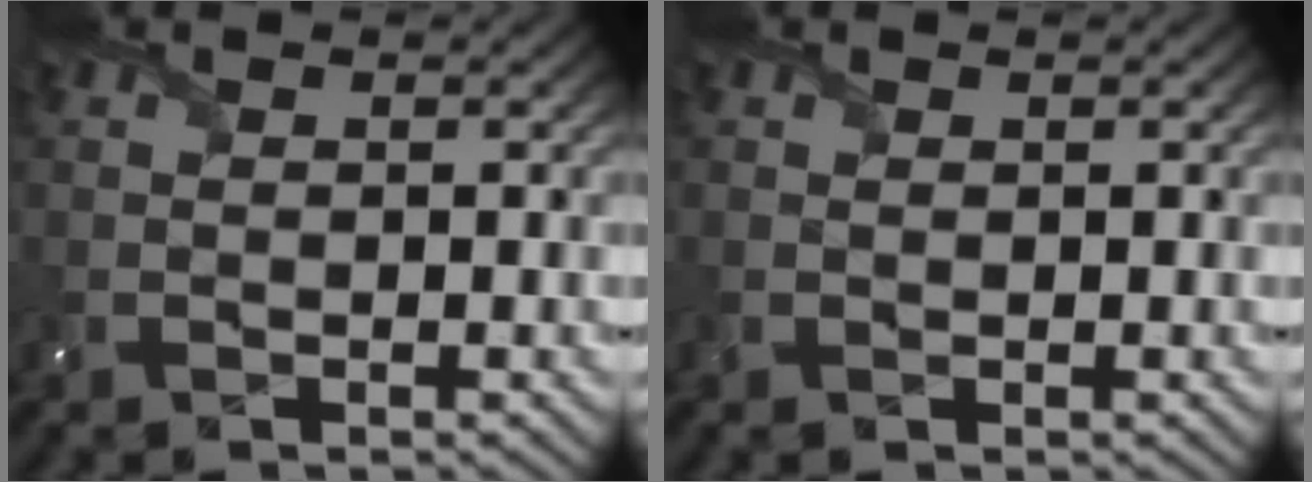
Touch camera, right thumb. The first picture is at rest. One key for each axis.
{"total": 0.0}